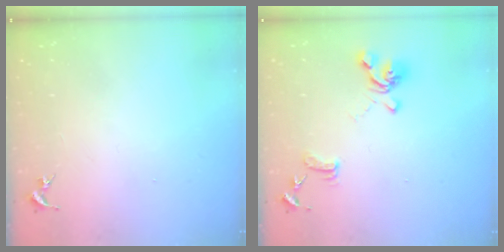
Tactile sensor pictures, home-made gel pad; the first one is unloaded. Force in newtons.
{"total": 13.1, "press": 13.0, "slide": 1.2}